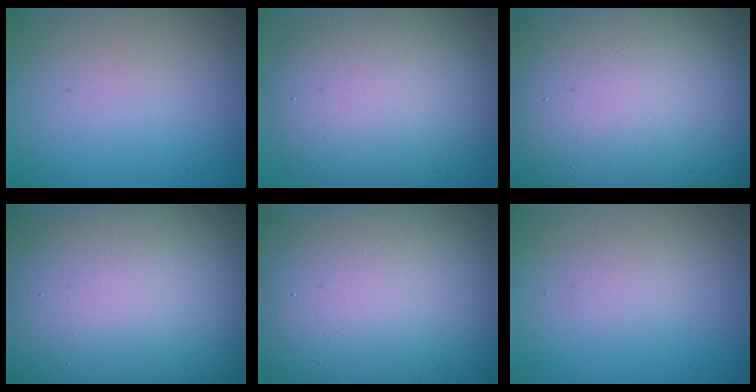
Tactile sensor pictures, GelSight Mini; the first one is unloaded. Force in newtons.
{"total": 9.7, "press": 9.7, "slide": 0.9}
{"total": 20.4, "press": 20.3, "slide": 1.5}
{"total": 25.4, "press": 25.4, "slide": 1.6}
{"total": 16.5, "press": 16.4, "slide": 1.1}
{"total": 1.2, "press": 1.2, "slide": 0.0}